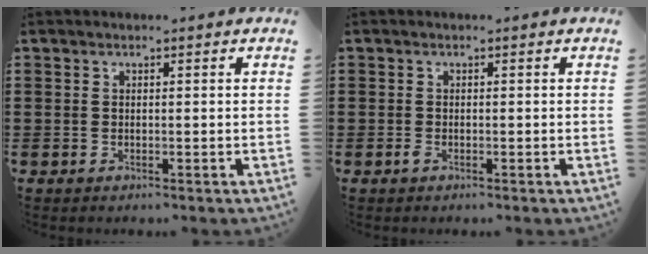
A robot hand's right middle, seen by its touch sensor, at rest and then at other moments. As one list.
[{"total": 1.0, "force": [-0.6, 0.2, 0.8], "torque": [-0.018, -0.003, -0.010]}]